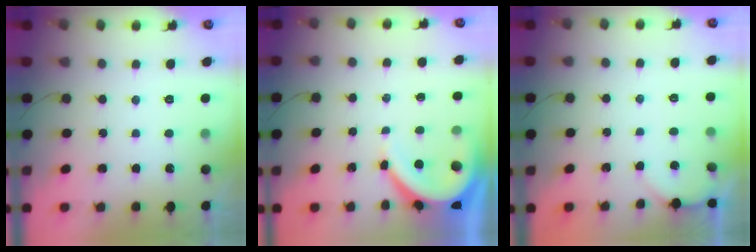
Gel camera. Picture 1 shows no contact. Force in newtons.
{"total": 8.0, "press": 7.9, "slide": 0.9}
{"total": 1.0, "press": 1.0, "slide": 0.1}